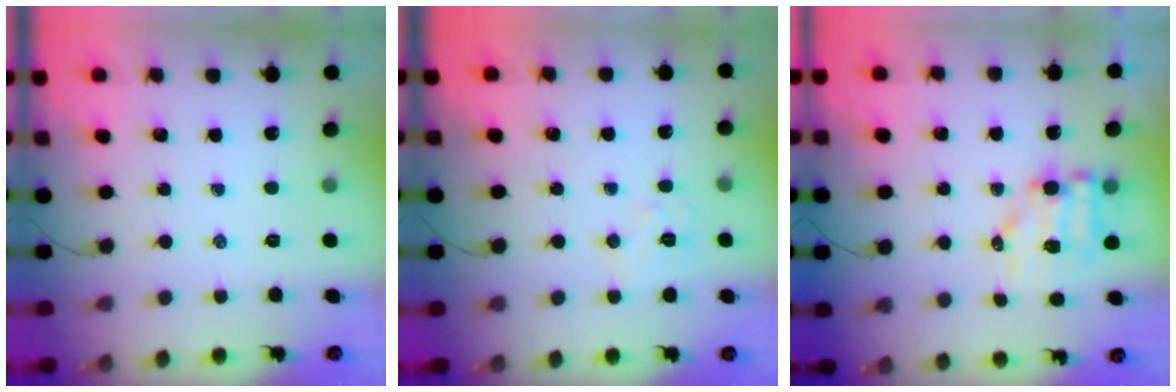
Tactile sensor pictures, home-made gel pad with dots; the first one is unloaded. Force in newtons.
{"total": 5.6, "press": 5.6, "slide": 0.6}
{"total": 7.4, "press": 7.3, "slide": 1.0}